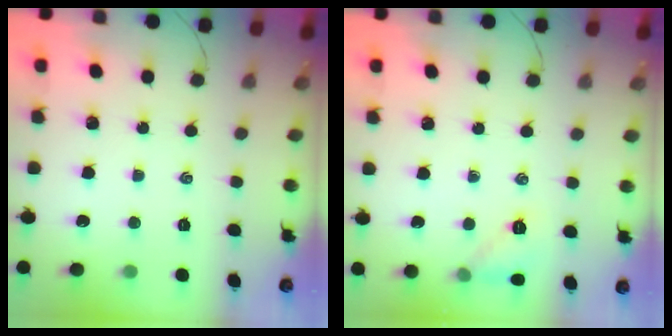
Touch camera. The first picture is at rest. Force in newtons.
{"total": 6.9, "press": 6.8, "slide": 1.3}